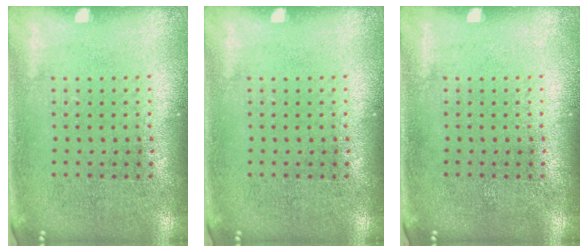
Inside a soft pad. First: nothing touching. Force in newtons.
{"total": 0.0}
{"total": 0.0}